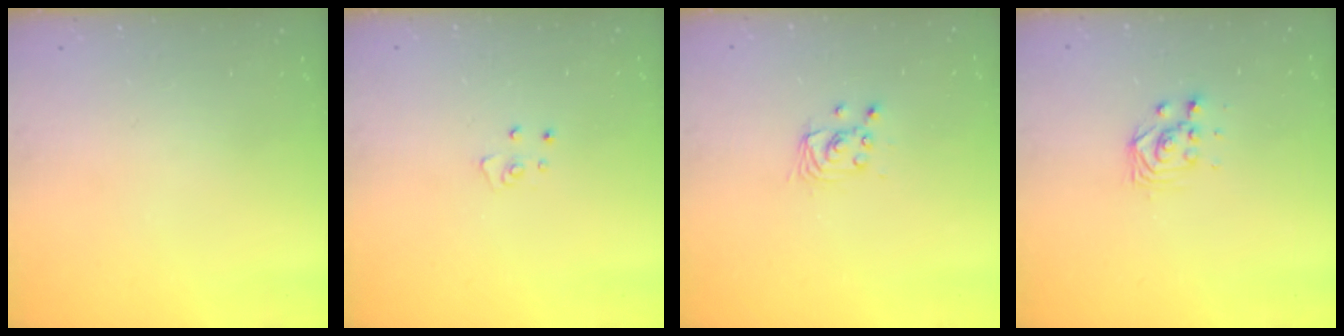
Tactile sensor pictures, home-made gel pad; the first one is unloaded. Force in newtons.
{"total": 3.8, "press": 3.8, "slide": 0.3}
{"total": 2.8, "press": 2.8, "slide": 0.2}
{"total": 3.0, "press": 3.0, "slide": 0.2}